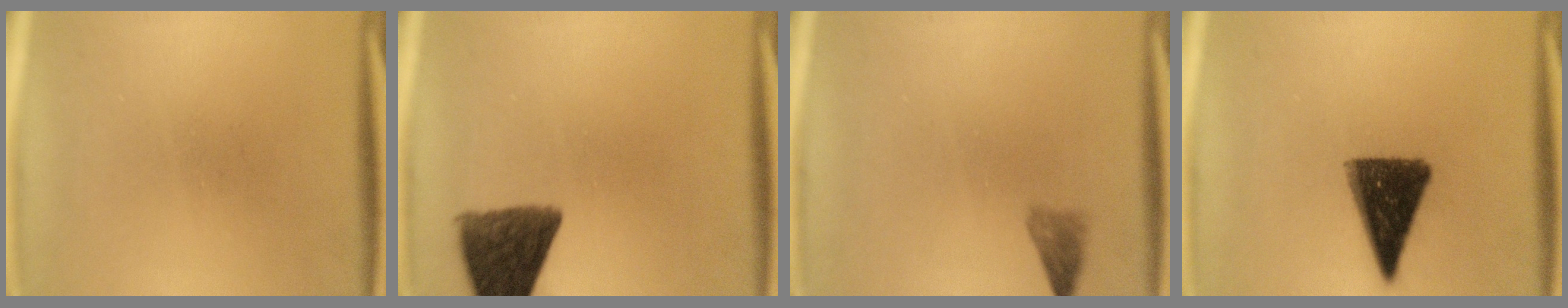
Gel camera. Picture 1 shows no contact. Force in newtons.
{"total": 10.8}
{"total": 1.7}
{"total": 12.5}